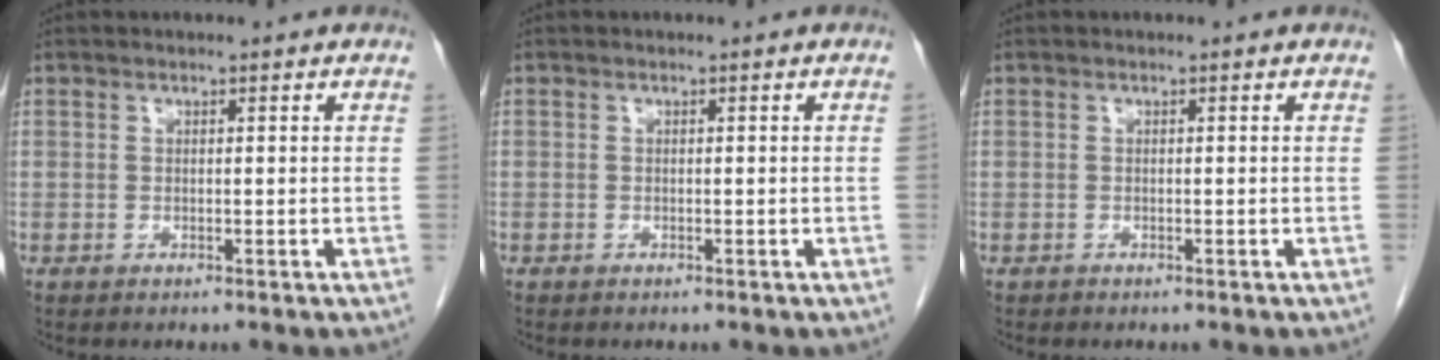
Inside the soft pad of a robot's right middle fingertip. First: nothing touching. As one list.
[{"total": 0.0}, {"total": 0.0}]